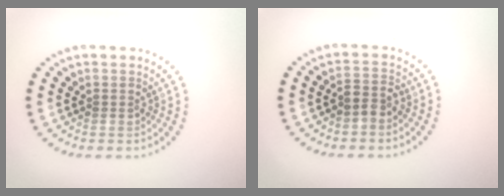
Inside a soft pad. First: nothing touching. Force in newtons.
{"total": 1.6, "press": 1.2, "slide": 1.0}